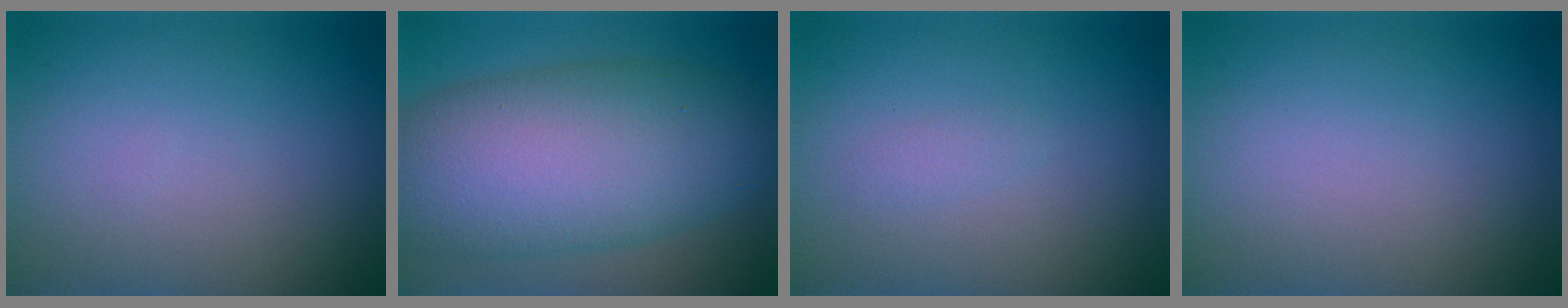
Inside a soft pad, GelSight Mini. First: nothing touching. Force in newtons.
{"total": 12.0, "press": 12.0, "slide": 0.4}
{"total": 0.7, "press": 0.7, "slide": 0.1}
{"total": 0.0}